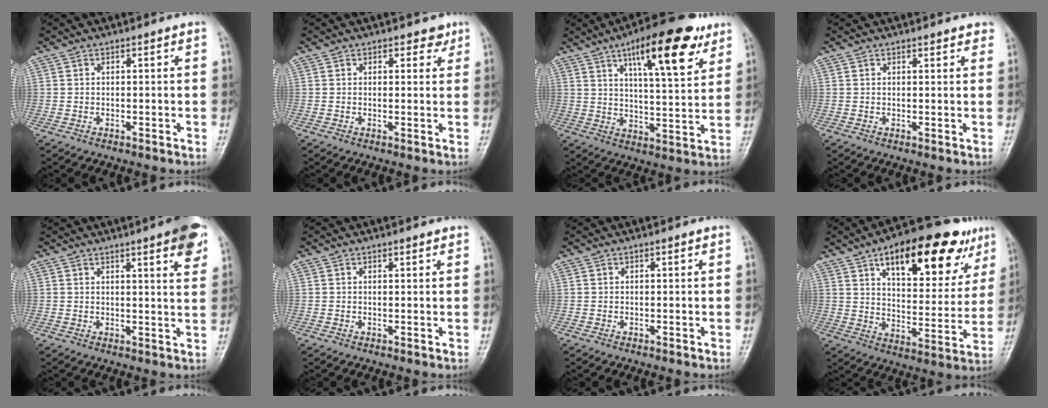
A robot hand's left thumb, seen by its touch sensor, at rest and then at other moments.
{"total": 2.3, "force": [1.5, 1.6, 0.8], "torque": [0.014, -0.005, 0.015]}
{"total": 17.4, "force": [9.3, 5.5, 13.6], "torque": [-0.174, -0.032, 0.140]}
{"total": 2.0, "force": [1.7, 1.0, 0.6], "torque": [0.018, -0.003, 0.013]}
{"total": 8.8, "force": [4.9, 1.7, 7.1], "torque": [-0.071, -0.015, 0.057]}
{"total": 0.8, "force": [0.6, 0.4, 0.3], "torque": [0.003, -0.003, 0.005]}
{"total": 0.0}
{"total": 23.1, "force": [12.7, 9.8, 16.6], "torque": [-0.190, -0.024, 0.191]}